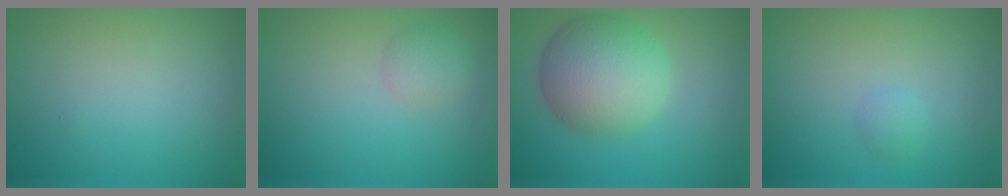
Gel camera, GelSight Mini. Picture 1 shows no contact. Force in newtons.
{"total": 1.9, "press": 1.8, "slide": 0.1}
{"total": 7.7, "press": 7.7, "slide": 0.3}
{"total": 0.9, "press": 0.9, "slide": 0.0}